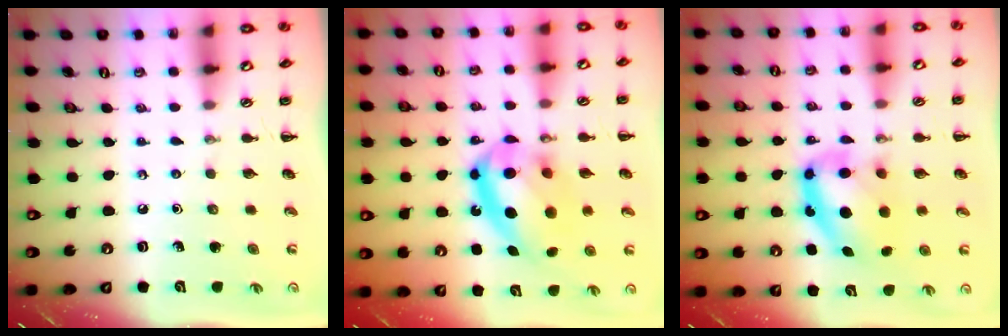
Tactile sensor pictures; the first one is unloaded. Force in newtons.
{"total": 18.2, "press": 17.7, "slide": 4.5}
{"total": 10.8, "press": 10.6, "slide": 2.5}